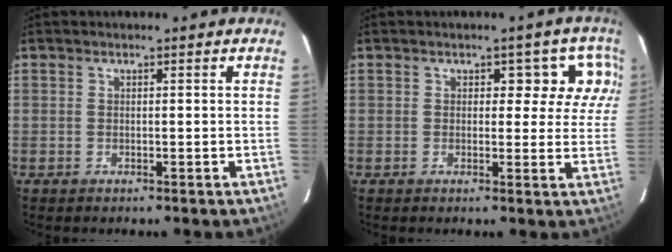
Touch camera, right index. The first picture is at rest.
{"total": 5.8, "force": [2.6, 3.7, 3.6], "torque": [-0.015, 0.007, 0.014]}